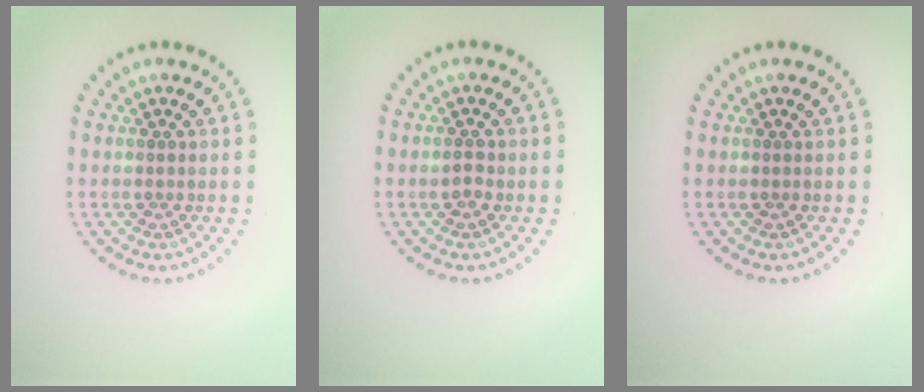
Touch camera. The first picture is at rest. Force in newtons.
{"total": 1.0, "press": 1.0, "slide": 0.1}
{"total": 0.0}